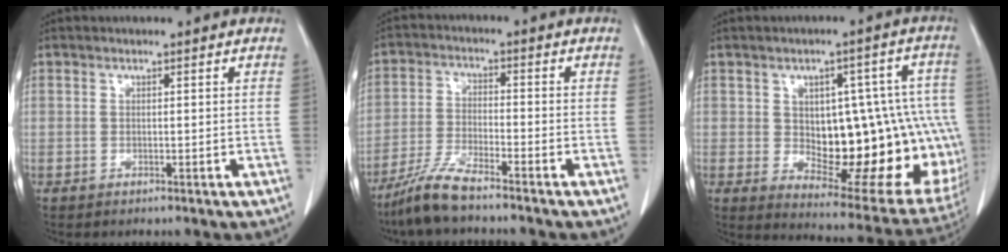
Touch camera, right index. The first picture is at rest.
{"total": 7.0, "force": [-5.8, 0.3, 3.8], "torque": [-0.087, -0.021, -0.118]}
{"total": 23.1, "force": [-1.5, 10.0, 20.8], "torque": [-0.193, 0.032, 0.017]}